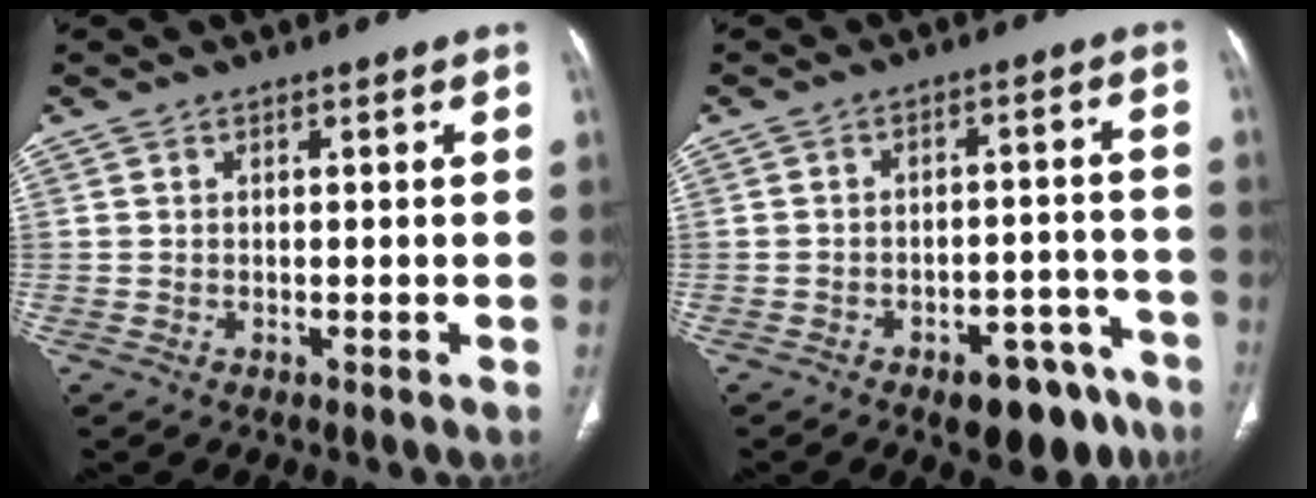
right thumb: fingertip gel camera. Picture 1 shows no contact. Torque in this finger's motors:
{"motor_torque": [1.51, 0.32, 0.07, -0.26, 0.15]}